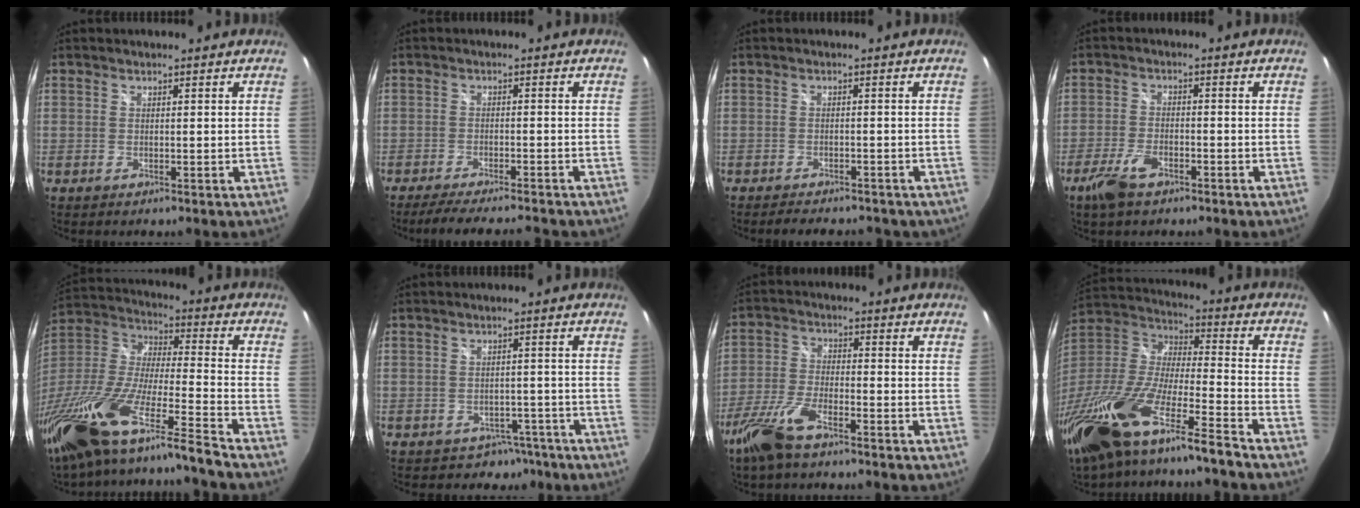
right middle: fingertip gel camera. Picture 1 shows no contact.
{"total": 9.5, "force": [-8.5, 0.4, 4.3], "torque": [-0.095, -0.013, -0.131]}
{"total": 8.4, "force": [-6.9, 2.8, 3.7], "torque": [-0.074, -0.012, -0.090]}
{"total": 6.3, "force": [-4.2, 2.5, 4.0], "torque": [-0.101, -0.008, -0.080]}
{"total": 27.3, "force": [-19.7, 1.5, 18.8], "torque": [-0.334, -0.067, -0.358]}
{"total": 4.5, "force": [-3.3, 3.1, -0.1], "torque": [0.006, 0.024, -0.041]}
{"total": 9.3, "force": [-6.5, 2.6, 6.1], "torque": [-0.142, -0.010, -0.130]}
{"total": 25.5, "force": [-18.0, 3.3, 17.8], "torque": [-0.346, -0.055, -0.334]}